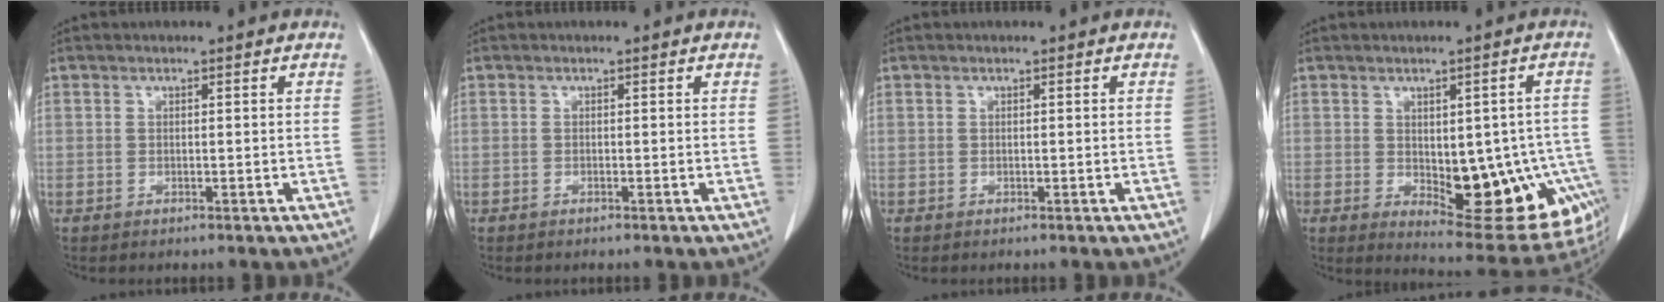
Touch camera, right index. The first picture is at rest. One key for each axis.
{"total": 0.0}
{"total": 0.0}
{"total": 16.8, "fx": -4.1, "fy": 7.3, "fz": 14.6, "tx": -0.130, "ty": 0.010, "tz": -0.028}